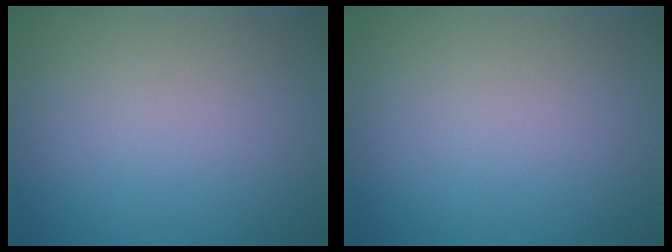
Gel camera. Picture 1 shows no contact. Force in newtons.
{"total": 0.0}